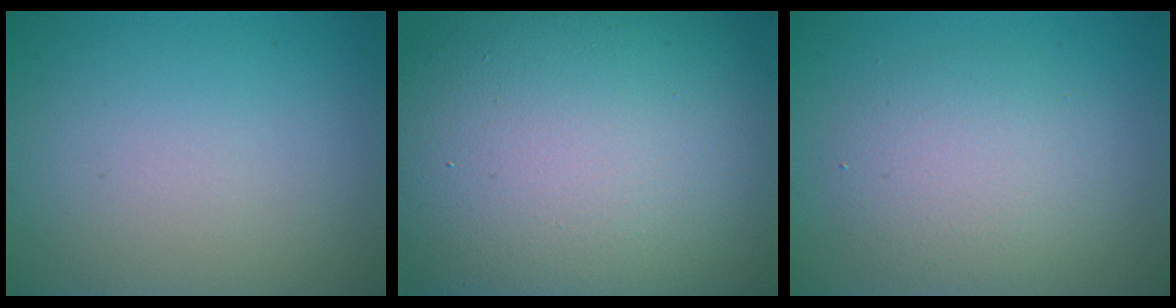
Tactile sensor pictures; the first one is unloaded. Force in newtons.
{"total": 18.6, "press": 18.5, "slide": 1.2}
{"total": 3.9, "press": 3.9, "slide": 0.3}